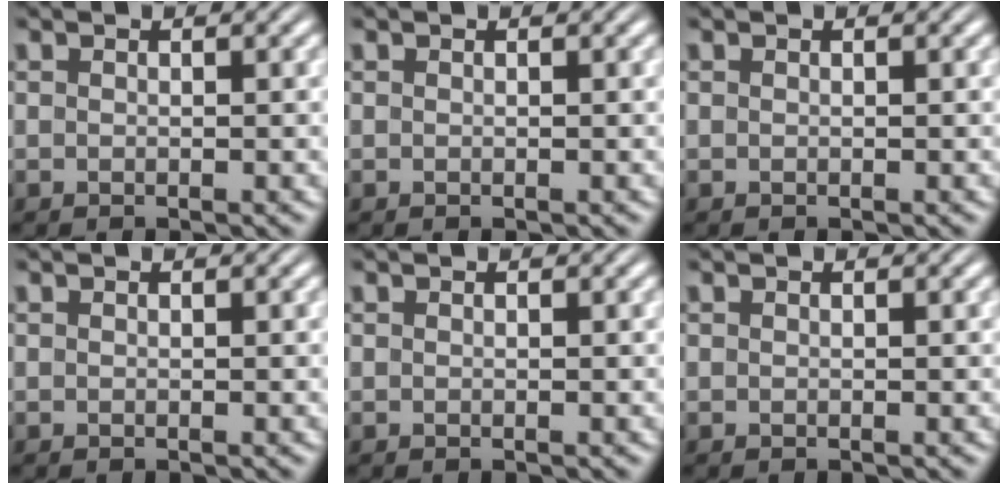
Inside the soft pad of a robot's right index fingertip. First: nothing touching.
{"total": 0.0}
{"total": 0.0}
{"total": 0.0}
{"total": 0.0}
{"total": 0.0}